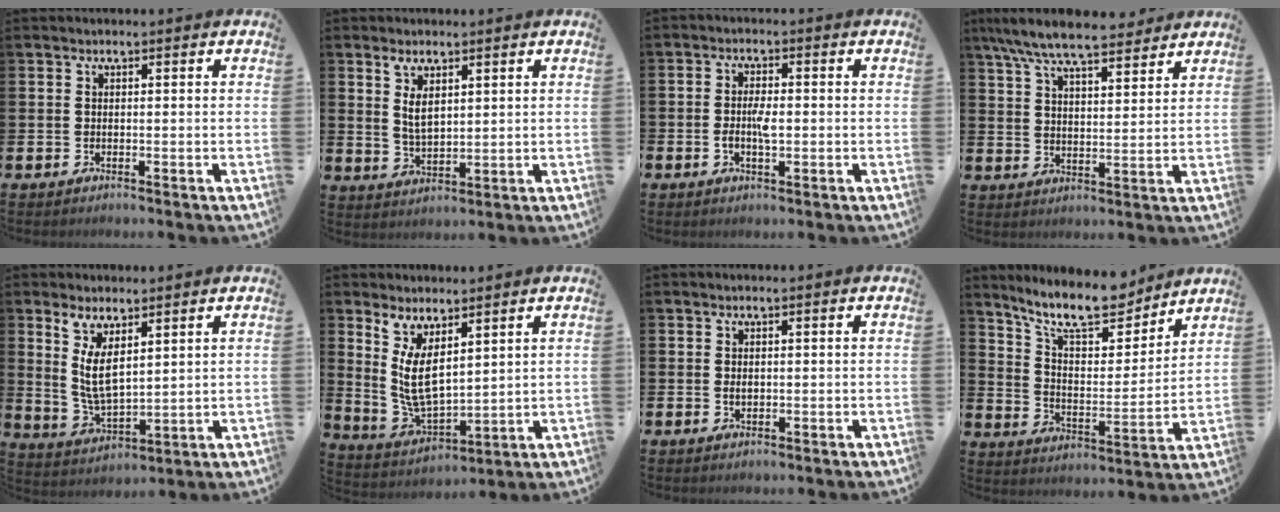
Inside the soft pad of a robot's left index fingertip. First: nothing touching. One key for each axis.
{"total": 3.7, "fx": 2.3, "fy": 1.6, "fz": 2.4, "tx": -0.037, "ty": -0.007, "tz": 0.037}
{"total": 2.9, "fx": -0.5, "fy": 1.3, "fz": 2.5, "tx": -0.045, "ty": 0.002, "tz": -0.011}
{"total": 8.4, "fx": 7.7, "fy": 1.6, "fz": 2.9, "tx": -0.080, "ty": -0.032, "tz": 0.139}
{"total": 6.2, "fx": 3.4, "fy": 2.6, "fz": 4.5, "tx": -0.095, "ty": -0.014, "tz": 0.061}
{"total": 6.6, "fx": 3.2, "fy": 3.0, "fz": 5.0, "tx": -0.123, "ty": -0.022, "tz": 0.058}
{"total": 0.8, "fx": 0.2, "fy": 0.6, "fz": 0.6, "tx": -0.003, "ty": 0.001, "tz": 0.001}
{"total": 12.1, "fx": 10.6, "fy": 3.2, "fz": 4.9, "tx": -0.125, "ty": -0.061, "tz": 0.190}